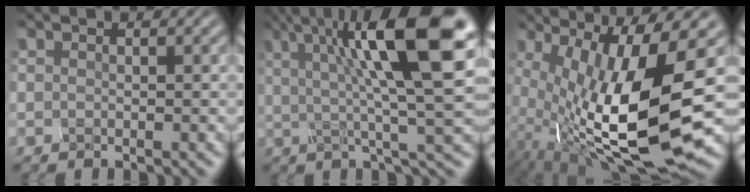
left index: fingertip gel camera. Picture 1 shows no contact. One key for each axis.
{"total": 11.7, "fx": 3.7, "fy": 2.4, "fz": 10.8, "tx": -0.163, "ty": 0.009, "tz": 0.067}
{"total": 13.8, "fx": -1.8, "fy": 4.1, "fz": 13.1, "tx": -0.262, "ty": -0.014, "tz": -0.005}